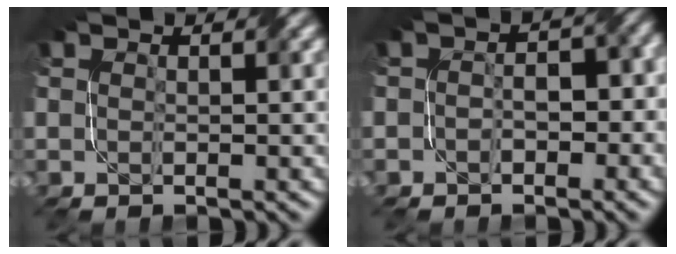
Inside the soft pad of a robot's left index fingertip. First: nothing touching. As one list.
[{"total": 3.2, "force": [-0.7, 2.1, 2.4], "torque": [-0.019, 0.007, -0.015]}]